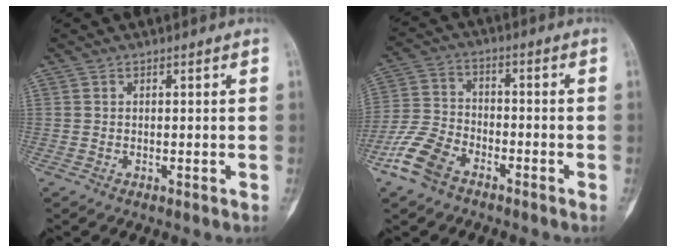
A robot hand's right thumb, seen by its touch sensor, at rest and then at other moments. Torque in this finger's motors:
{"motor_torque": [0.19, 0.35, -0.08, -0.12, 0.07]}